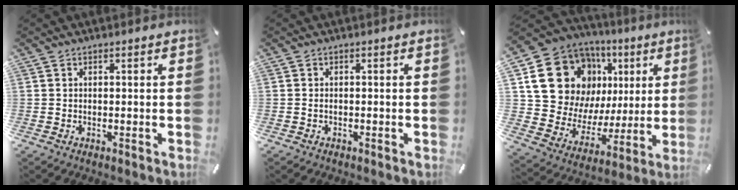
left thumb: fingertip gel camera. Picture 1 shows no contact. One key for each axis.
{"total": 0.8, "fx": -0.4, "fy": 0.4, "fz": 0.5, "tx": -0.012, "ty": -0.001, "tz": -0.008}
{"total": 19.9, "fx": 8.2, "fy": 15.5, "fz": 9.4, "tx": -0.156, "ty": -0.042, "tz": 0.168}